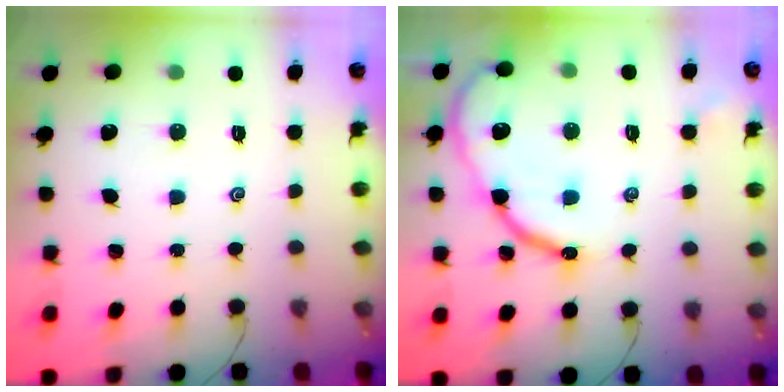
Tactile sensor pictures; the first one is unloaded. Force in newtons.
{"total": 12.1, "press": 12.1, "slide": 1.1}